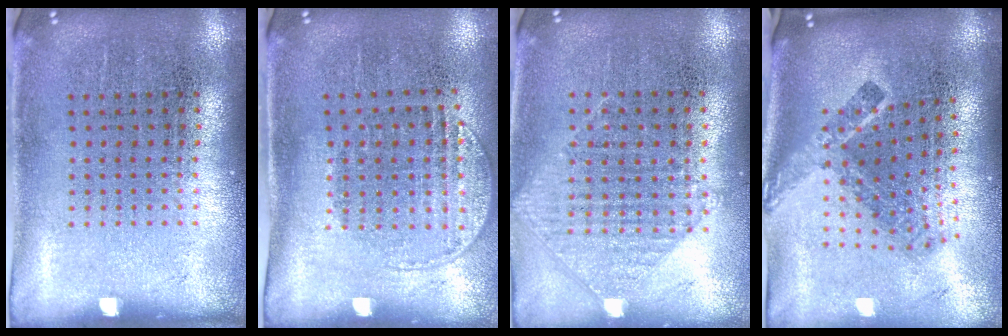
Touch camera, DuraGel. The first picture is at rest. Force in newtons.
{"total": 1.3, "press": 1.1, "slide": 0.7}
{"total": 0.8, "press": 0.7, "slide": 0.2}
{"total": 2.4, "press": 1.6, "slide": 1.8}